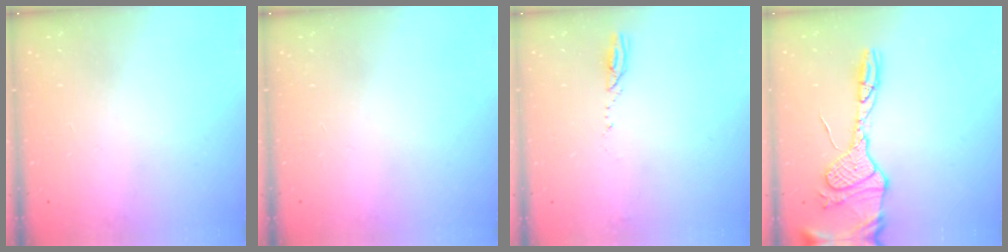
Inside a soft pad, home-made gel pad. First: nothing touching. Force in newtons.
{"total": 0.0}
{"total": 2.6, "press": 2.6, "slide": 0.3}
{"total": 16.0, "press": 15.9, "slide": 1.6}